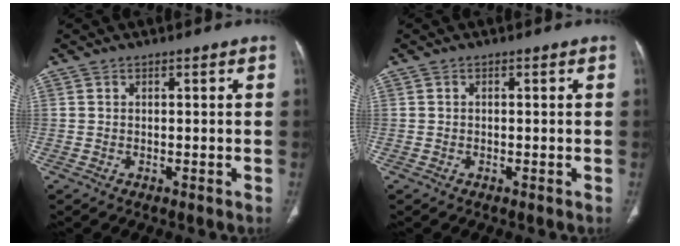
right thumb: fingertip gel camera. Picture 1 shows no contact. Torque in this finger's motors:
{"motor_torque": [-0.07, 0.23, -0.45, 0.09, -0.02]}